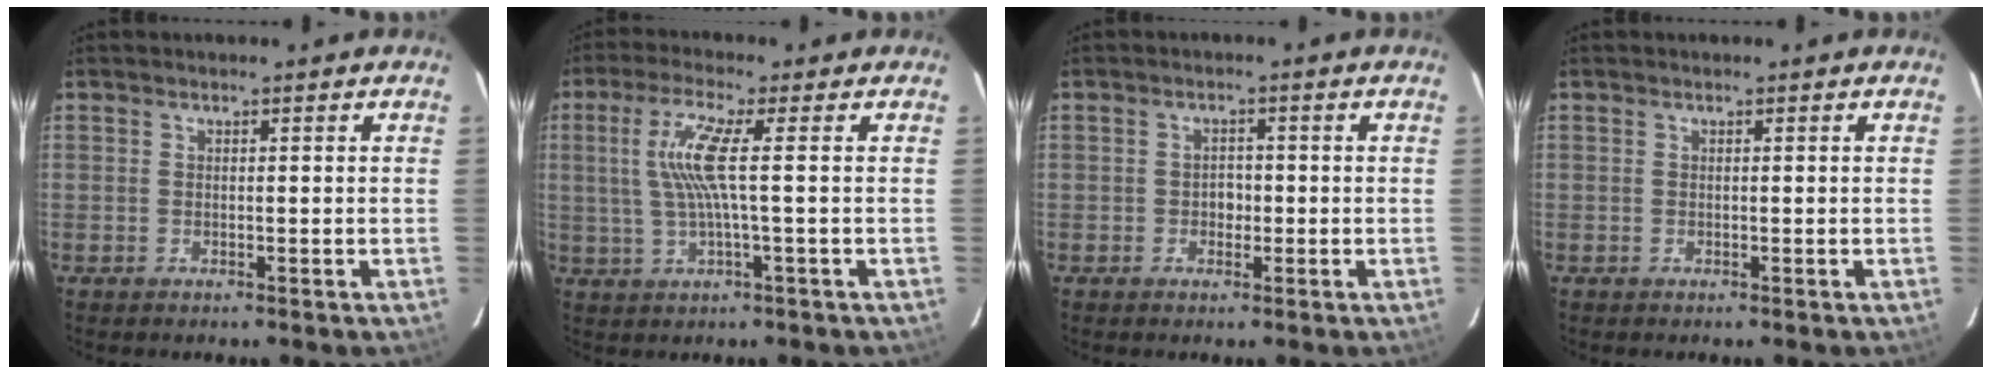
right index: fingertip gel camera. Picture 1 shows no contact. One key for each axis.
{"total": 7.4, "fx": 0.7, "fy": -0.5, "fz": 7.3, "tx": -0.145, "ty": -0.002, "tz": 0.022}
{"total": 1.9, "fx": -0.6, "fy": 1.6, "fz": 0.8, "tx": -0.013, "ty": 0.007, "tz": -0.009}
{"total": 0.0}